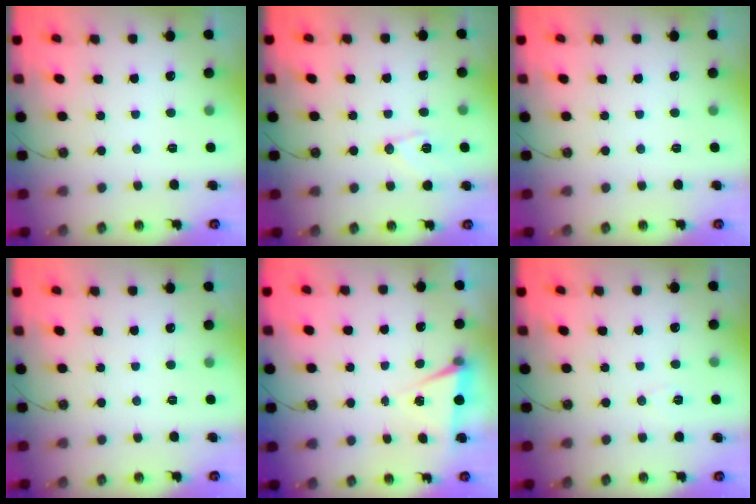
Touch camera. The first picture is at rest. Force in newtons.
{"total": 8.7, "press": 8.6, "slide": 1.0}
{"total": 0.0}
{"total": 0.0}
{"total": 4.8, "press": 1.9, "slide": 4.4}
{"total": 5.0, "press": 3.3, "slide": 3.7}